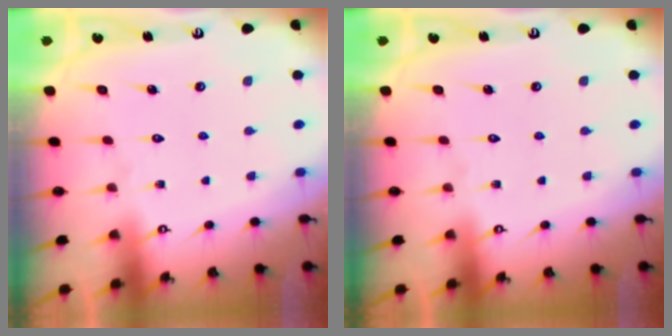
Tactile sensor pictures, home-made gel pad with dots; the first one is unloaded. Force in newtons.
{"total": 0.0}